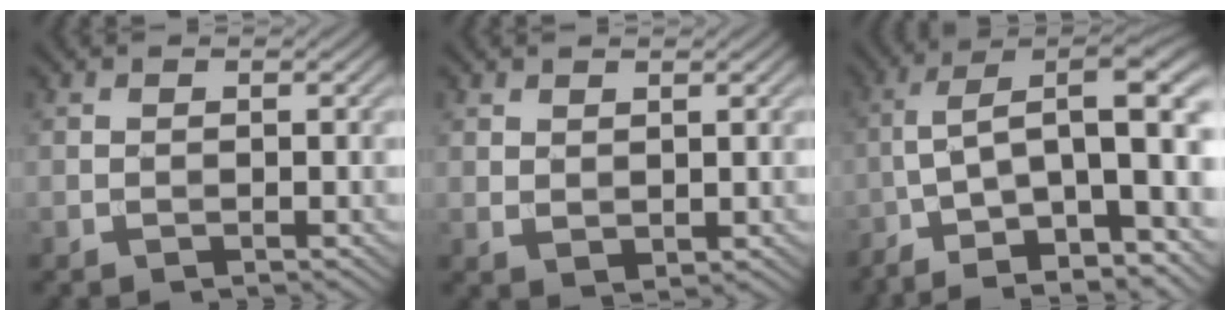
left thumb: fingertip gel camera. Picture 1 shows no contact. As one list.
[{"total": 1.5, "force": [0.9, 0.8, 0.9], "torque": [-0.019, -0.006, 0.023]}, {"total": 16.2, "force": [-4.0, 6.0, 14.5], "torque": [-0.246, 0.005, -0.060]}]